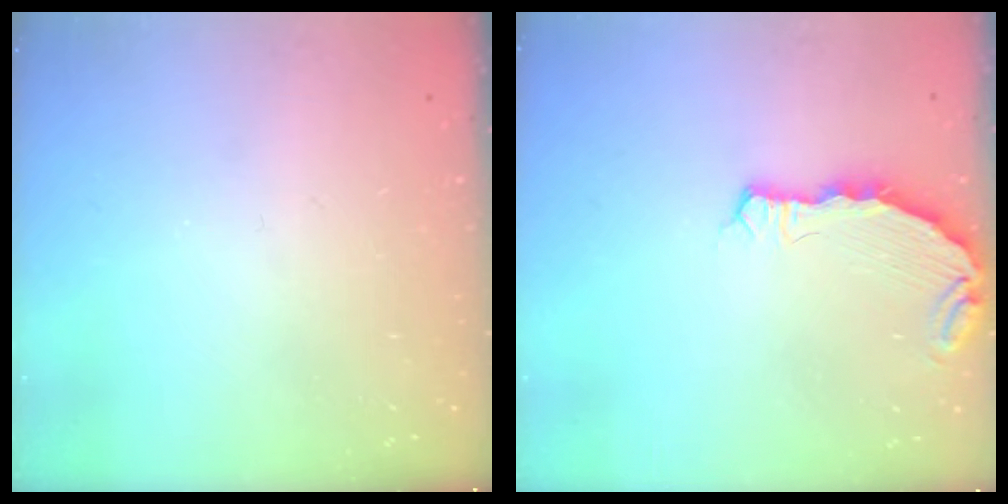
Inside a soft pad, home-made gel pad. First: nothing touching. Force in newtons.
{"total": 7.2, "press": 5.4, "slide": 4.8}